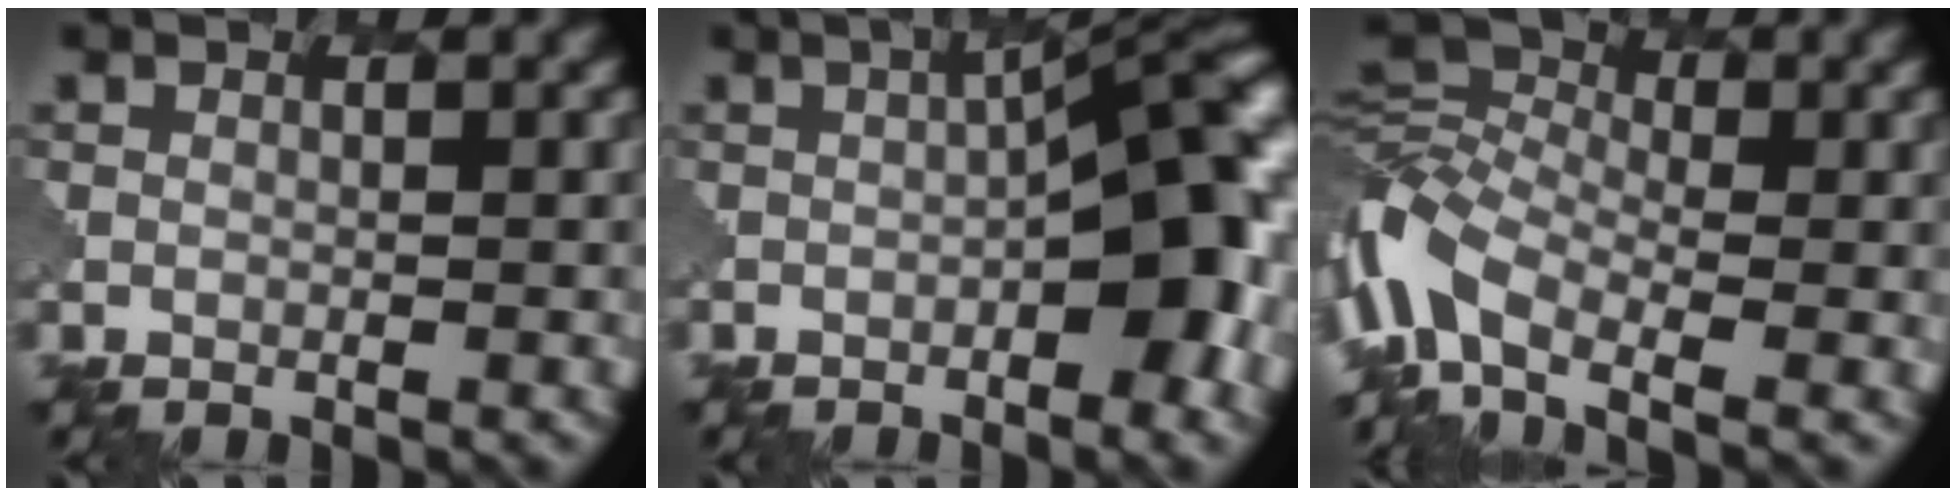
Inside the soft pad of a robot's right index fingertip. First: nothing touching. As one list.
[{"total": 8.6, "force": [-1.6, 2.6, 8.1], "torque": [-0.098, 0.013, -0.023]}, {"total": 10.1, "force": [-3.7, 5.8, 7.4], "torque": [-0.171, 0.005, -0.093]}]